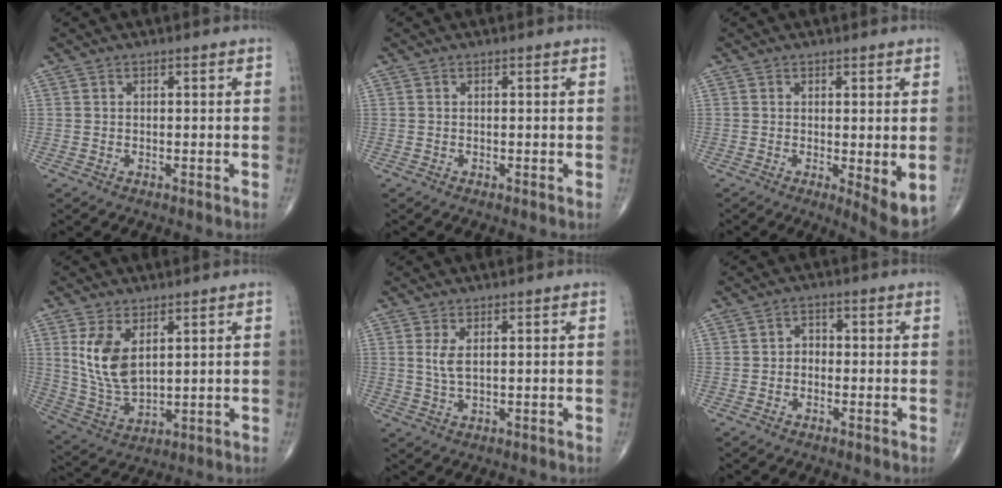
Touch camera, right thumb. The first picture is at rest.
{"total": 0.0}
{"total": 6.0, "force": [-0.7, 1.4, 5.8], "torque": [-0.081, -0.020, -0.007]}
{"total": 10.0, "force": [3.4, 5.3, 7.8], "torque": [-0.147, -0.018, 0.081]}
{"total": 2.8, "force": [0.8, 0.9, 2.5], "torque": [-0.059, -0.005, 0.022]}
{"total": 2.0, "force": [-0.7, 1.6, 1.0], "torque": [0.001, 0.011, -0.021]}